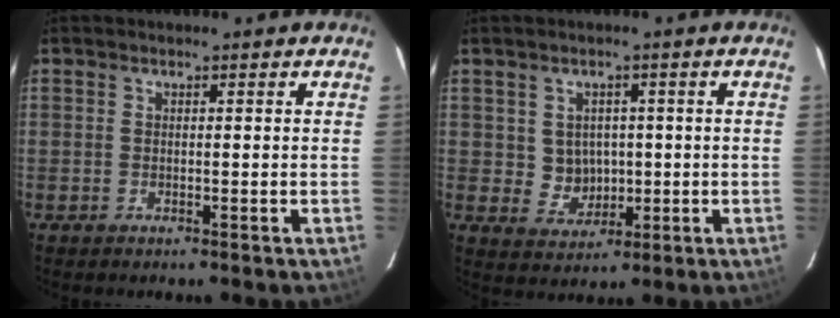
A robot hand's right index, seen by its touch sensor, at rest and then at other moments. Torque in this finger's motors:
{"motor_torque": [-0.02, 0.03, -0.01, -0.01]}